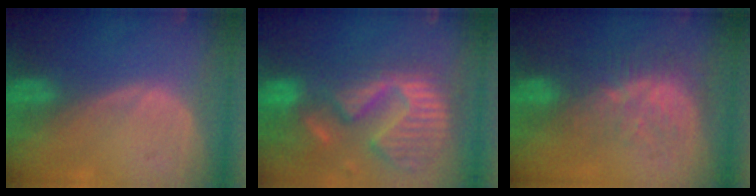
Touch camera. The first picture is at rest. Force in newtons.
{"total": 14.3, "press": 11.9, "slide": 7.9}
{"total": 8.4, "press": 7.2, "slide": 4.2}